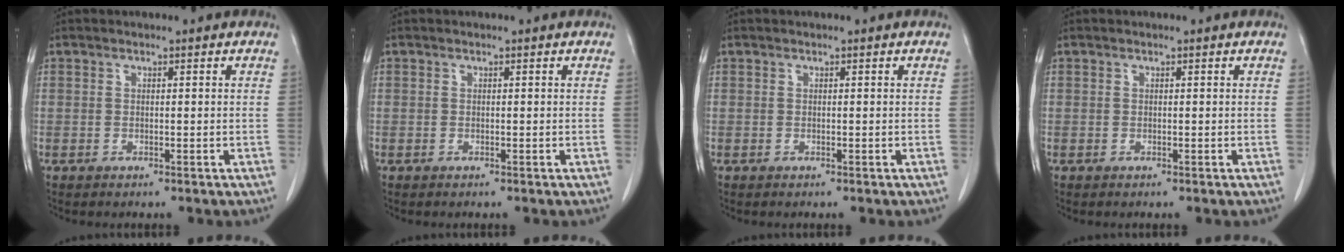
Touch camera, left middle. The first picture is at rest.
{"total": 0.0}
{"total": 0.0}
{"total": 0.0}